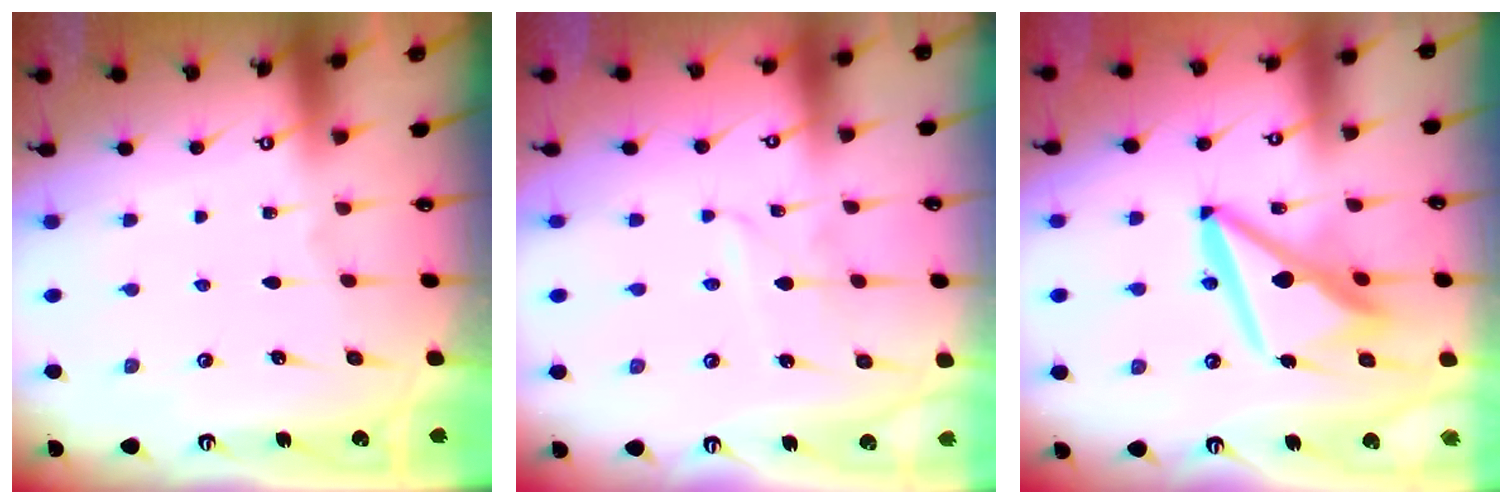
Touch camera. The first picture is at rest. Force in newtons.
{"total": 2.6, "press": 2.6, "slide": 0.3}
{"total": 13.0, "press": 12.9, "slide": 1.7}